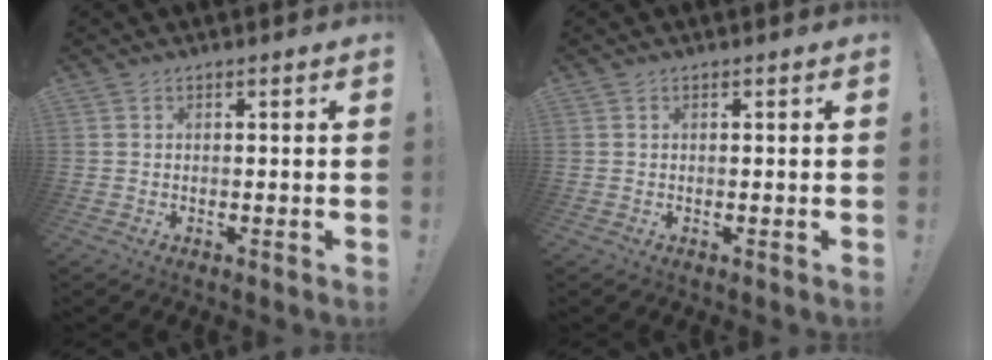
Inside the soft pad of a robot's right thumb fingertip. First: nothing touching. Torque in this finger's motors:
{"motor_torque": [-0.20, 0.01, -0.27, -0.10, 0.00]}